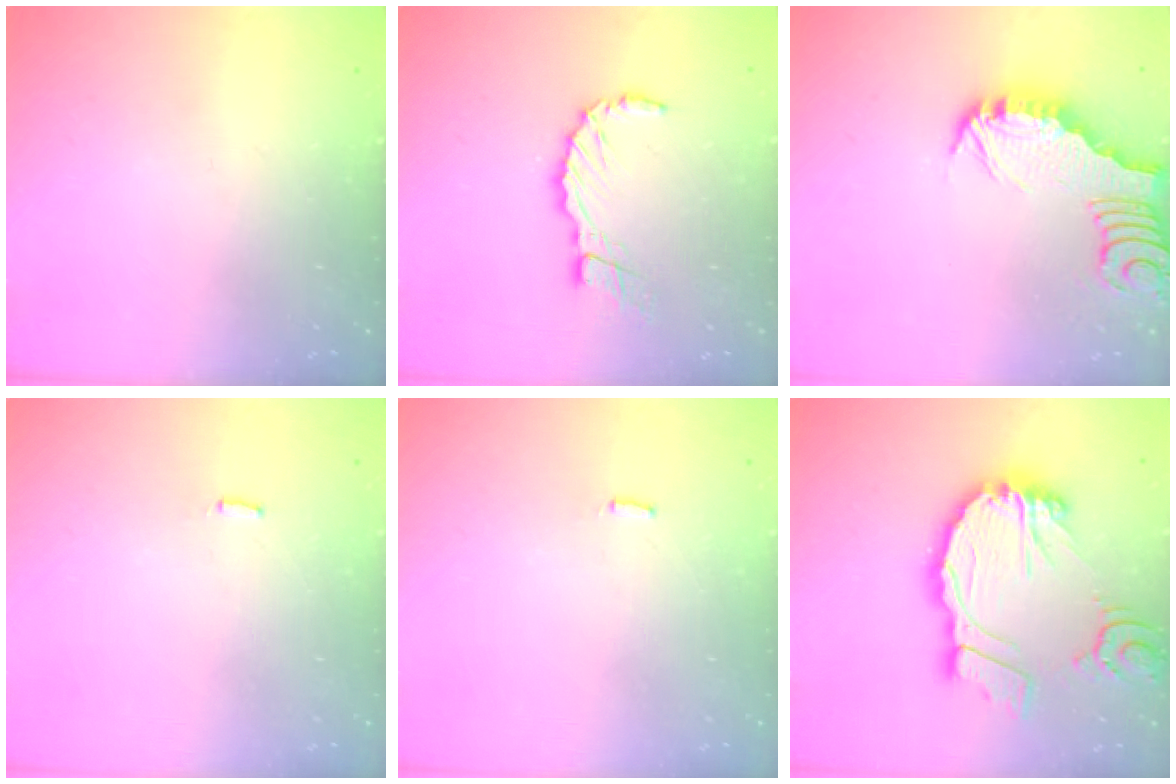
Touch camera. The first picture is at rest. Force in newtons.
{"total": 8.1, "press": 8.0, "slide": 1.5}
{"total": 3.0, "press": 3.0, "slide": 0.3}
{"total": 1.3, "press": 1.3, "slide": 0.3}
{"total": 1.3, "press": 1.3, "slide": 0.3}
{"total": 22.6, "press": 22.4, "slide": 2.7}